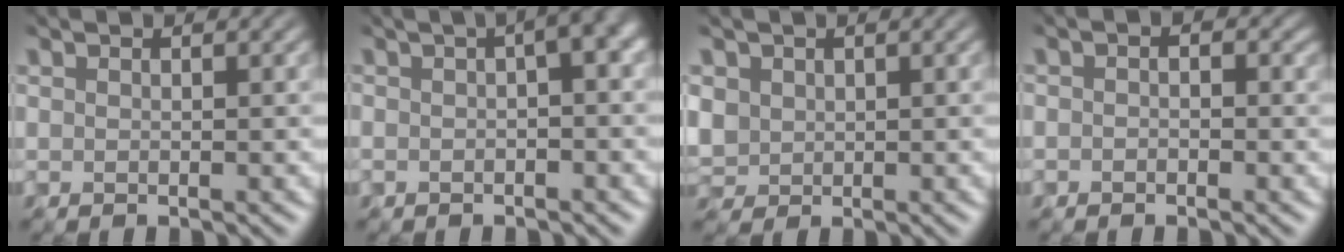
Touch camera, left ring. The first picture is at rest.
{"total": 3.1, "force": [0.0, 0.6, 3.1], "torque": [-0.041, 0.010, -0.003]}
{"total": 2.9, "force": [1.2, 2.5, 0.9], "torque": [-0.051, 0.006, 0.035]}
{"total": 0.9, "force": [-0.6, 0.5, 0.4], "torque": [-0.004, -0.003, -0.010]}